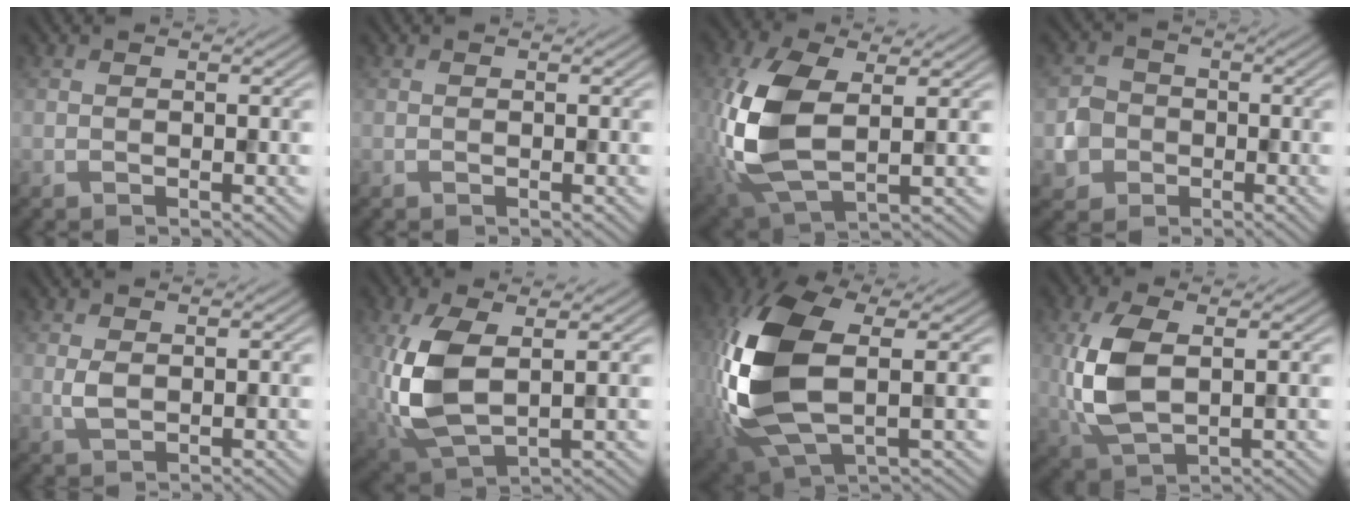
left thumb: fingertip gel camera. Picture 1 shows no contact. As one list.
[{"total": 0.0}, {"total": 12.2, "force": [0.3, 6.4, 10.4], "torque": [-0.269, -0.005, 0.009]}, {"total": 4.2, "force": [-1.2, 3.9, 1.2], "torque": [-0.029, -0.009, -0.031]}, {"total": 1.7, "force": [0.4, 0.9, 1.3], "torque": [-0.032, -0.002, 0.011]}, {"total": 9.9, "force": [0.7, 5.0, 8.5], "torque": [-0.211, -0.009, 0.017]}, {"total": 16.4, "force": [0.3, 8.5, 14.1], "torque": [-0.346, -0.013, 0.009]}, {"total": 8.5, "force": [0.8, 4.3, 7.3], "torque": [-0.180, -0.003, 0.018]}]